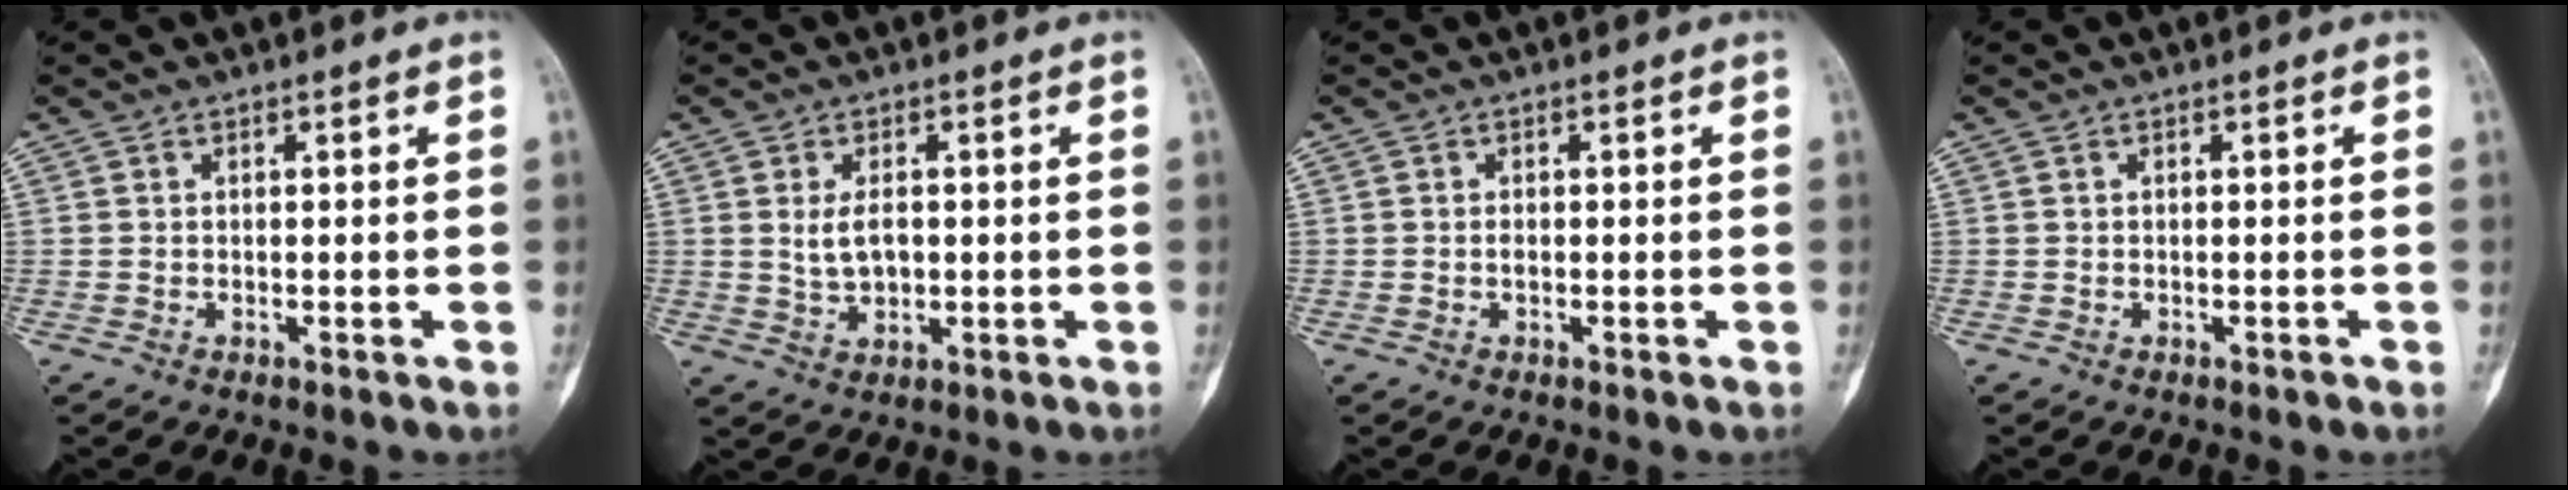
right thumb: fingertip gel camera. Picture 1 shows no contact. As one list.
[{"total": 4.3, "force": [0.4, 2.6, 3.4], "torque": [-0.054, -0.005, 0.014]}, {"total": 0.6, "force": [-0.1, 0.4, 0.4], "torque": [-0.005, 0.001, -0.004]}, {"total": 0.0}]